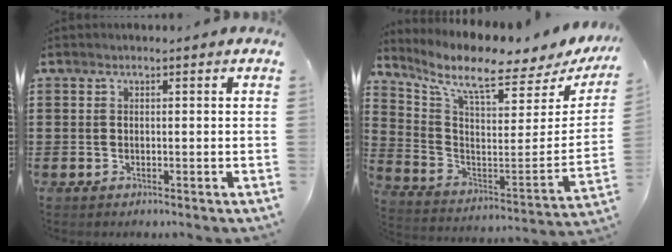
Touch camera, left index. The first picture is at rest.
{"total": 8.6, "force": [7.0, 1.3, 4.9], "torque": [-0.121, -0.064, 0.113]}